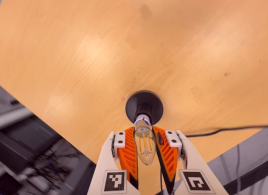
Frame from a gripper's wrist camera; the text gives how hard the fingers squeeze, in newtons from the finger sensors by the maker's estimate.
{"total": 19.7, "left": 18.8, "right": 20.7}